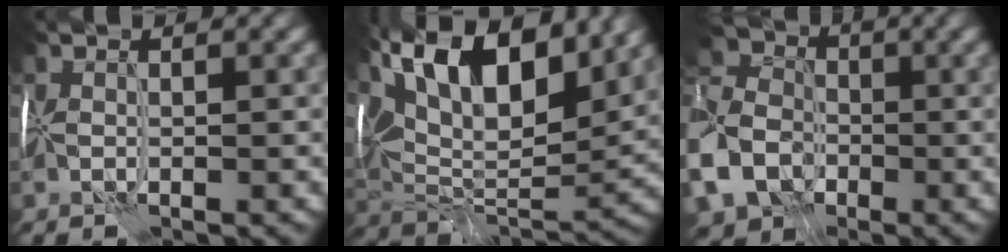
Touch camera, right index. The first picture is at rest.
{"total": 16.5, "force": [8.4, 7.4, 12.1], "torque": [-0.213, 0.043, 0.133]}
{"total": 10.1, "force": [-4.3, 7.7, 5.0], "torque": [-0.134, -0.015, -0.099]}